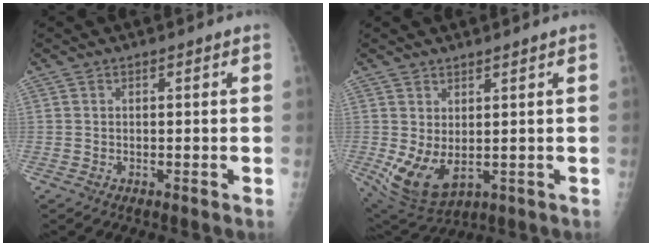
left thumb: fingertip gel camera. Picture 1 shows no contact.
{"total": 8.3, "force": [0.5, 4.4, 7.0], "torque": [-0.122, -0.014, 0.032]}